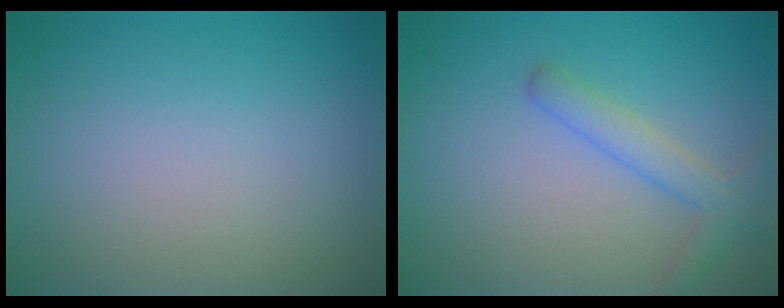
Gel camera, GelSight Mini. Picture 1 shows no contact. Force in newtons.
{"total": 2.4, "press": 2.4, "slide": 0.1}